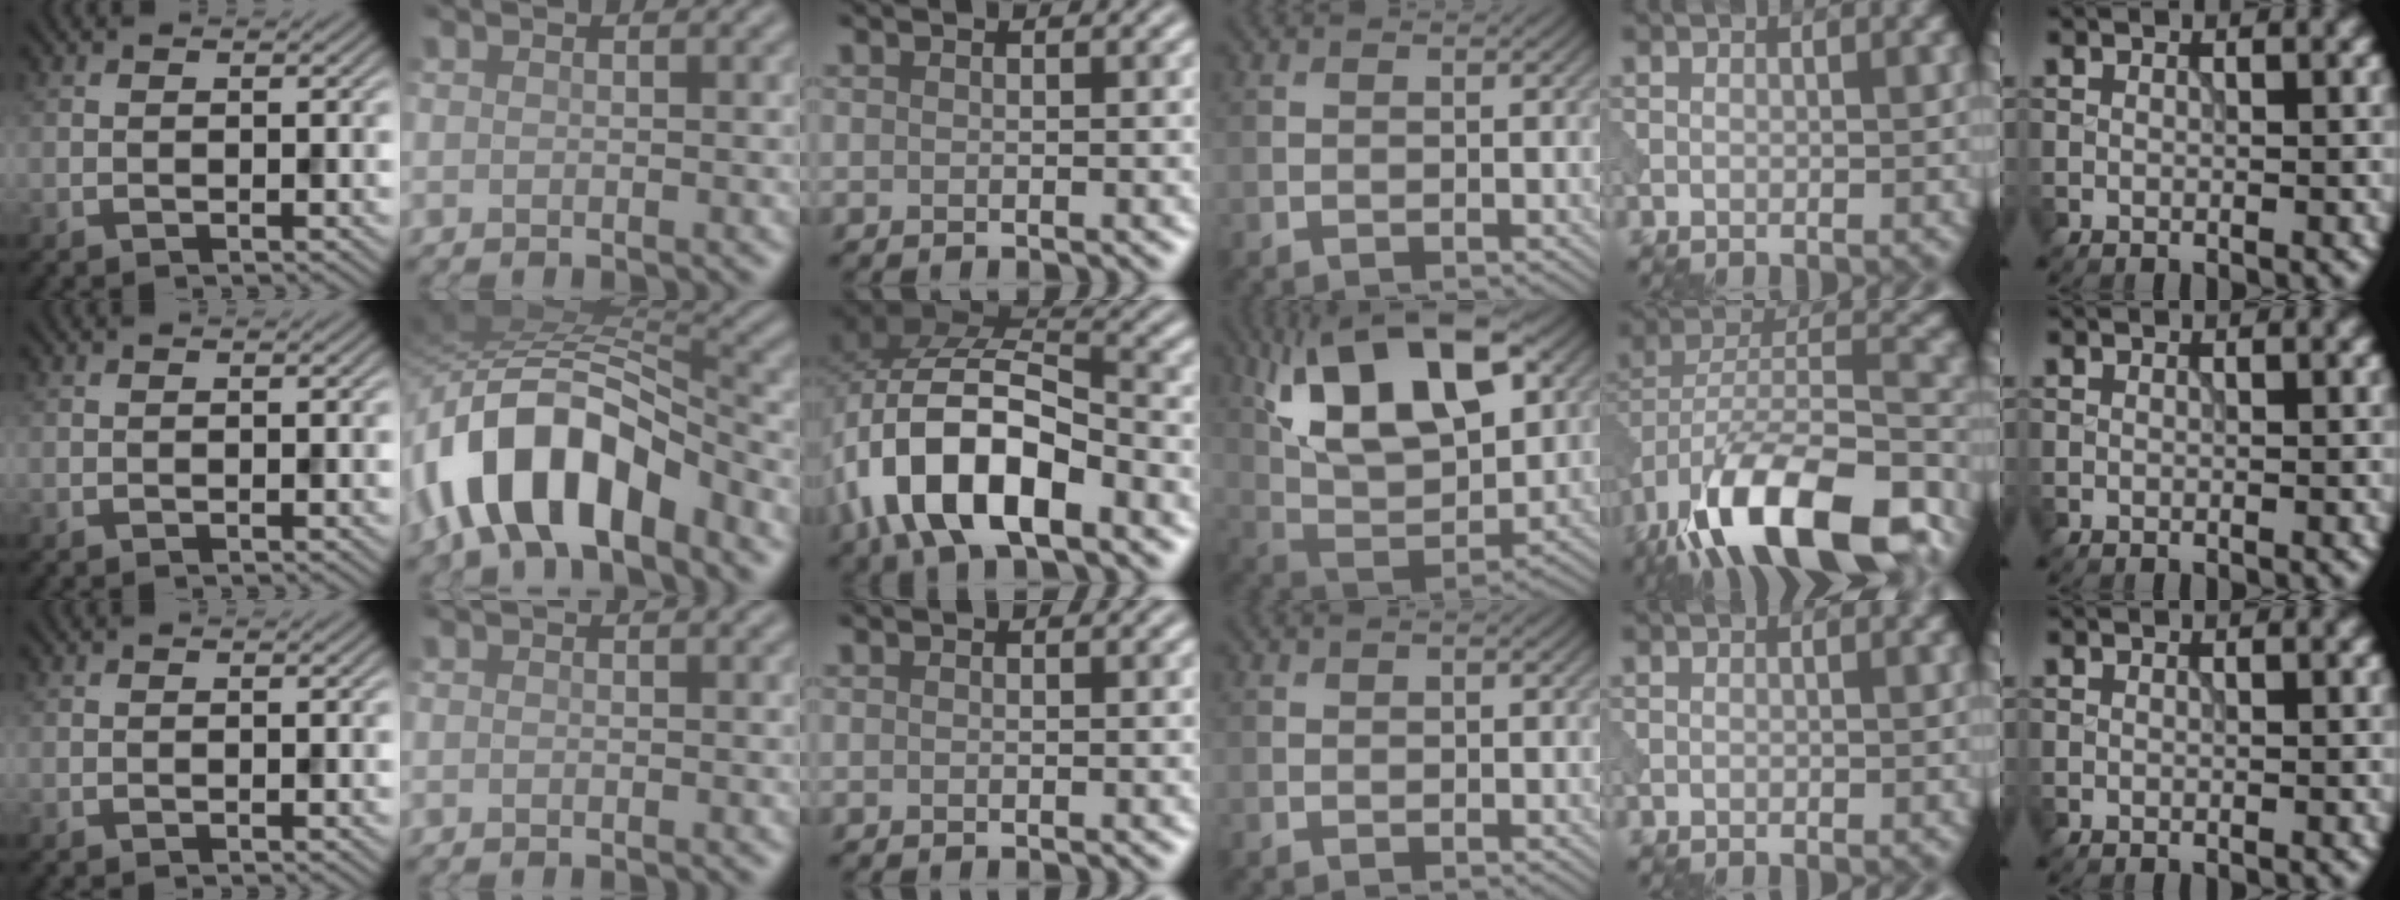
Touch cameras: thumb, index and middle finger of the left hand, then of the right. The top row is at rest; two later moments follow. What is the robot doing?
{"motion": "extract", "object": "peg toy"}